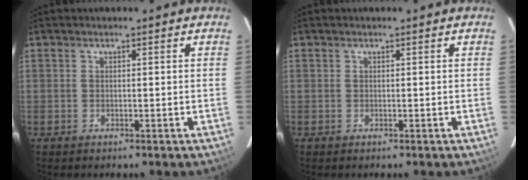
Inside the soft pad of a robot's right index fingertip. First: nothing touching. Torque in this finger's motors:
{"motor_torque": [0.00, 0.00, 0.00, 0.00]}